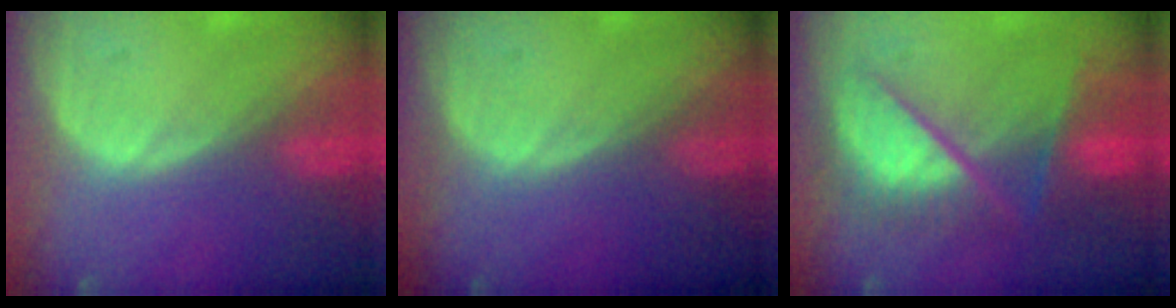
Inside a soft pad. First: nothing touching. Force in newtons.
{"total": 0.0}
{"total": 9.0, "press": 9.0, "slide": 0.9}